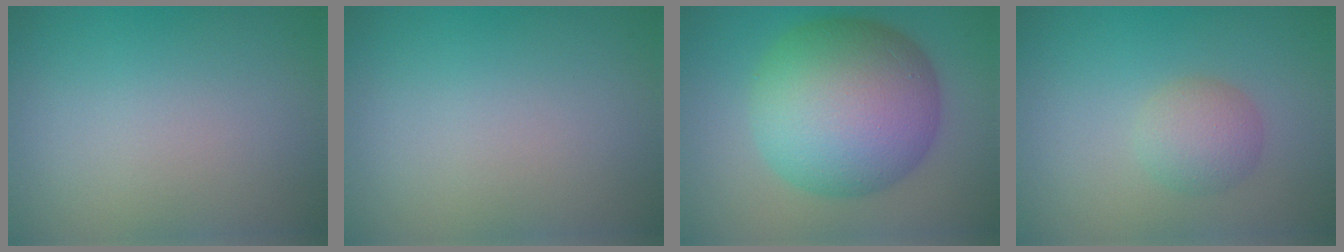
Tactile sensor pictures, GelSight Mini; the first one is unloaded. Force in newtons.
{"total": 0.0}
{"total": 12.4, "press": 12.4, "slide": 0.2}
{"total": 2.5, "press": 2.4, "slide": 0.2}